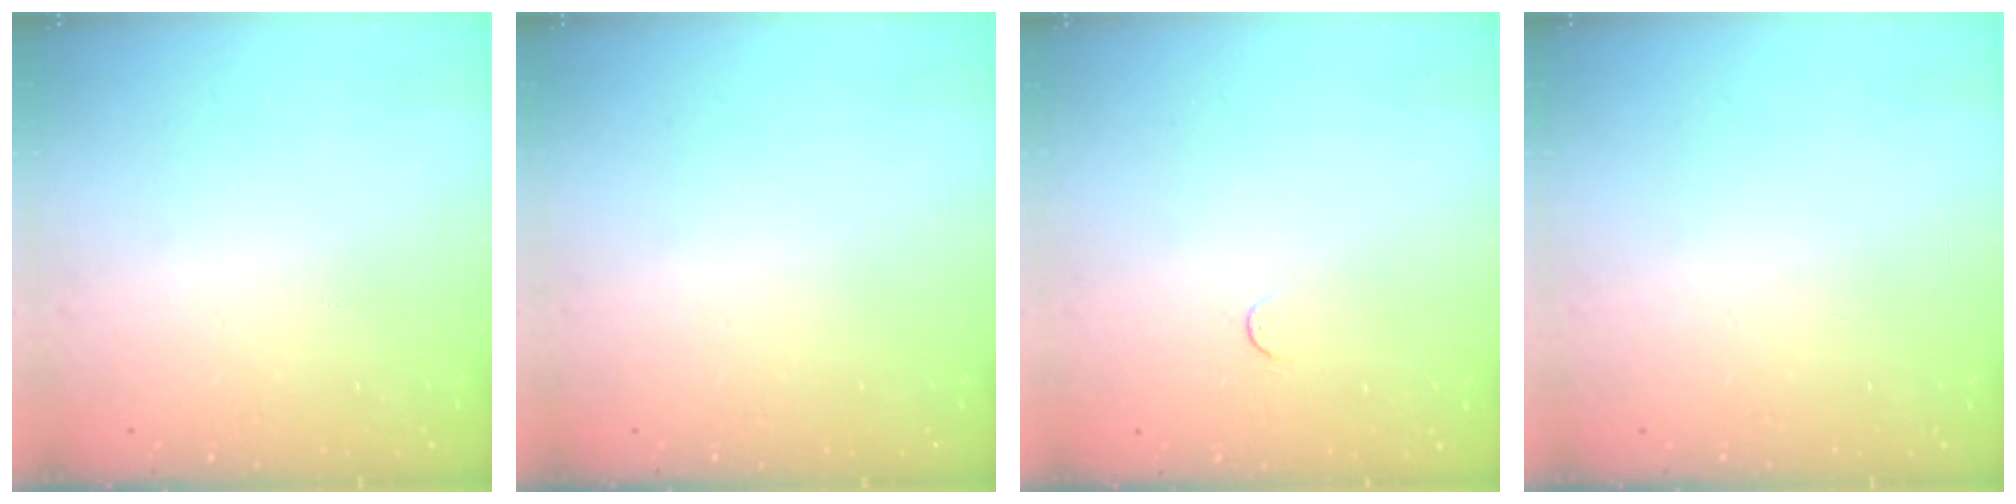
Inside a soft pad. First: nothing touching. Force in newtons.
{"total": 0.0}
{"total": 3.7, "press": 3.7, "slide": 0.4}
{"total": 0.0}